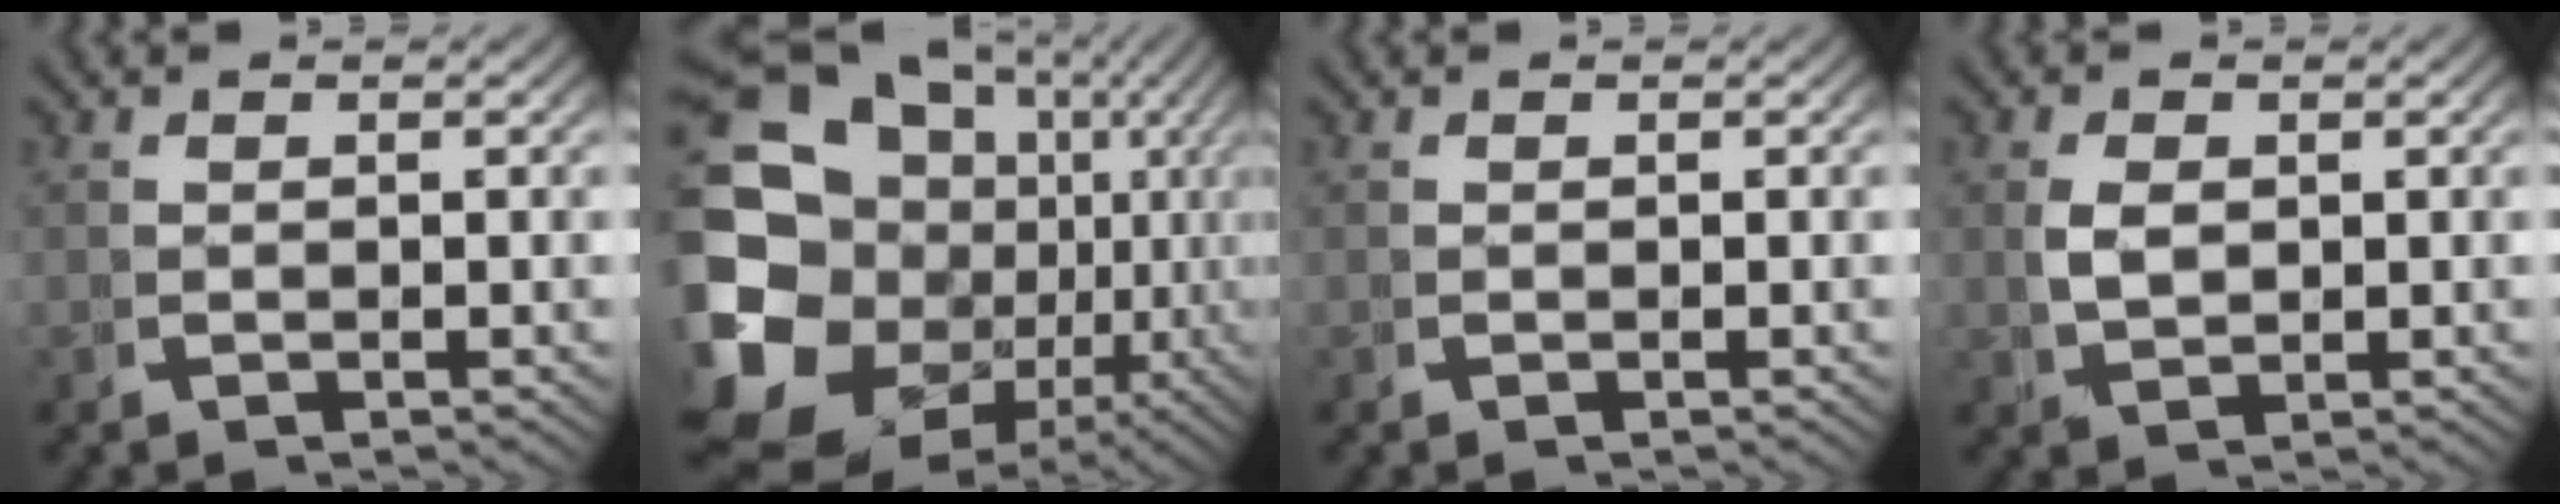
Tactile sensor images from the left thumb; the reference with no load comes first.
{"total": 21.8, "force": [-2.1, 16.1, 14.6], "torque": [-0.281, -0.072, -0.007]}
{"total": 0.0}
{"total": 2.3, "force": [0.6, 1.5, 1.7], "torque": [-0.043, -0.010, 0.024]}